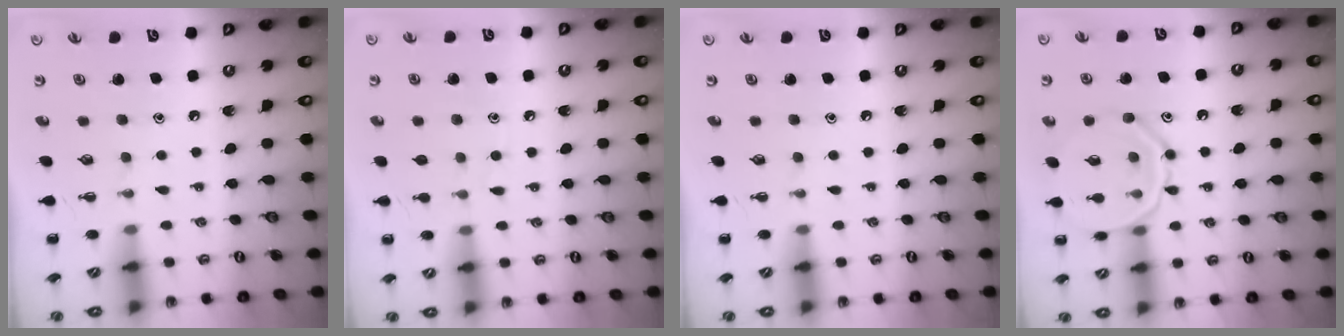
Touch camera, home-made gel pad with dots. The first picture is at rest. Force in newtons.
{"total": 6.5, "press": 6.1, "slide": 2.3}
{"total": 0.0}
{"total": 12.6, "press": 12.6, "slide": 0.5}